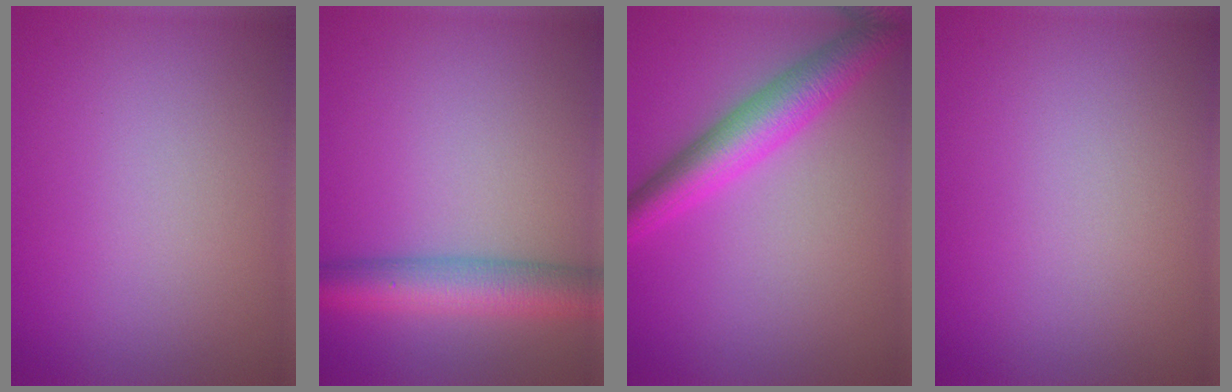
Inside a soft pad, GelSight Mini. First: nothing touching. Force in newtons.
{"total": 5.5, "press": 5.5, "slide": 0.2}
{"total": 5.5, "press": 5.5, "slide": 0.1}
{"total": 0.0}